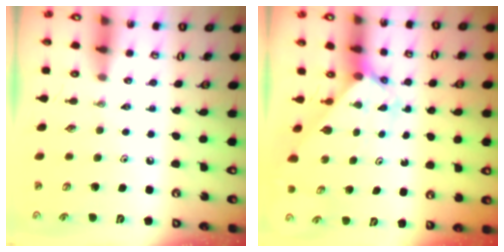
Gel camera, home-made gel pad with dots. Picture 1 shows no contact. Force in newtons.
{"total": 2.1, "press": 2.1, "slide": 0.1}